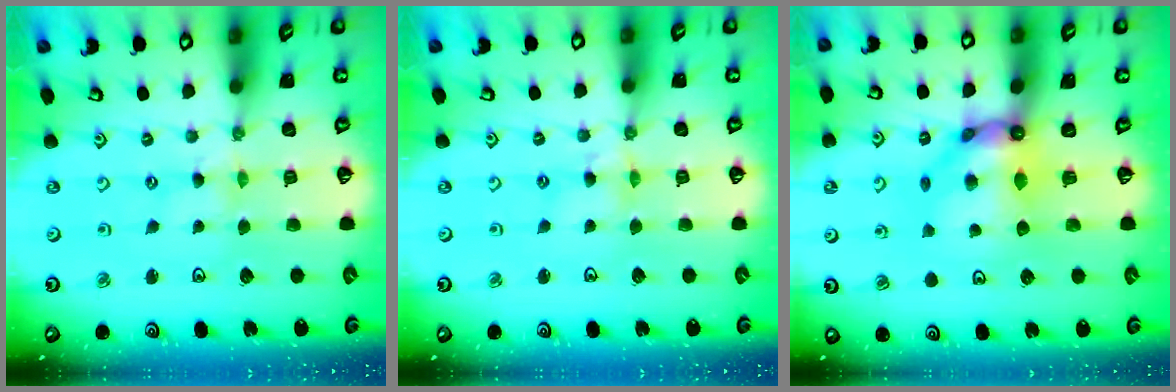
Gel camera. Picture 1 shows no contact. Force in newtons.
{"total": 3.8, "press": 3.8, "slide": 0.3}
{"total": 10.5, "press": 10.4, "slide": 1.3}